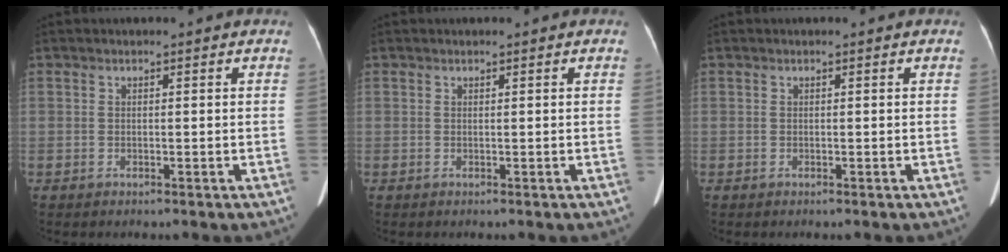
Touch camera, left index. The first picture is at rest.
{"total": 0.0}
{"total": 0.0}